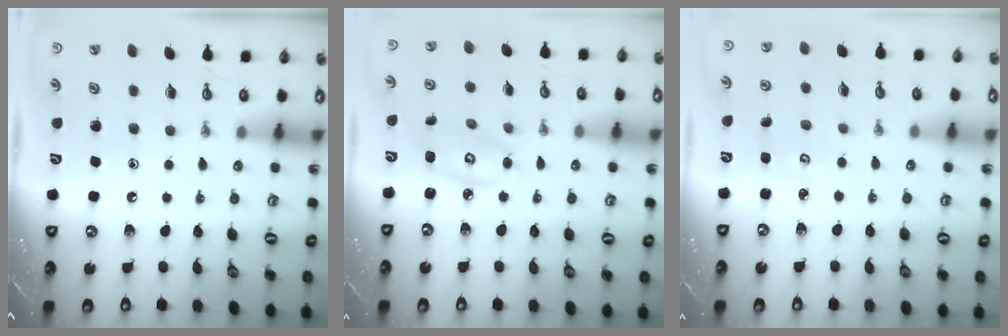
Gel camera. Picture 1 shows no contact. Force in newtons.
{"total": 5.9, "press": 5.9, "slide": 0.5}
{"total": 2.5, "press": 2.5, "slide": 0.2}